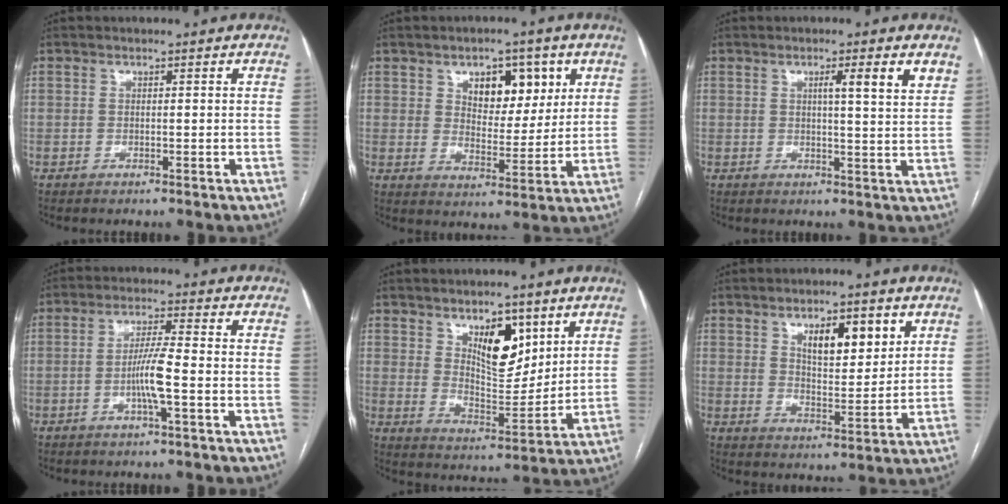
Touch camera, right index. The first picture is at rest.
{"total": 8.8, "force": [4.1, 4.8, 6.1], "torque": [-0.082, 0.008, 0.066]}
{"total": 5.1, "force": [2.7, -0.2, 4.4], "torque": [-0.058, -0.004, 0.033]}
{"total": 5.6, "force": [-1.6, -0.1, 5.4], "torque": [-0.110, 0.001, -0.031]}
{"total": 9.1, "force": [4.8, 3.9, 6.7], "torque": [-0.110, -0.008, 0.088]}
{"total": 8.6, "force": [4.2, 3.1, 6.8], "torque": [-0.109, 0.000, 0.072]}